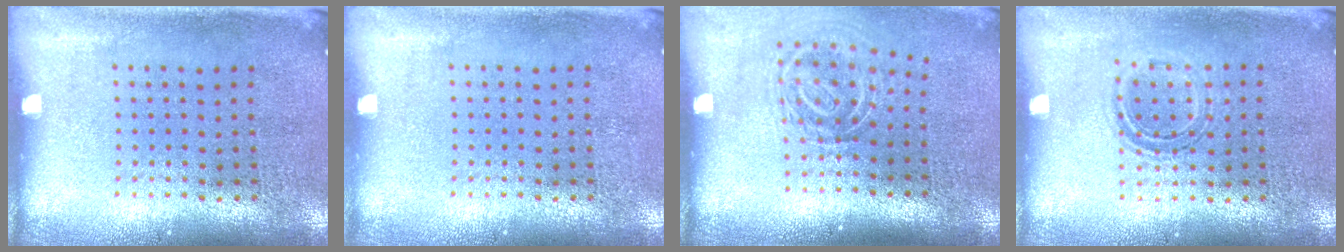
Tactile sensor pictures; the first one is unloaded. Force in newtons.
{"total": 0.0}
{"total": 1.8, "press": 1.2, "slide": 1.4}
{"total": 1.1, "press": 0.9, "slide": 0.6}